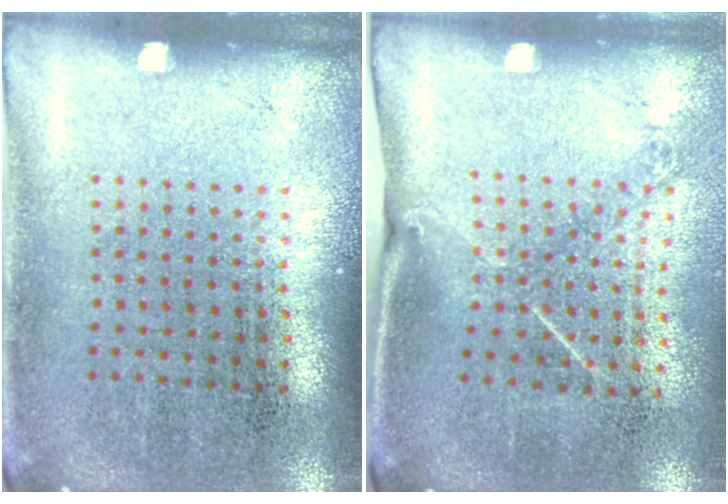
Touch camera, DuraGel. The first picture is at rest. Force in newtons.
{"total": 1.4, "press": 1.0, "slide": 1.0}